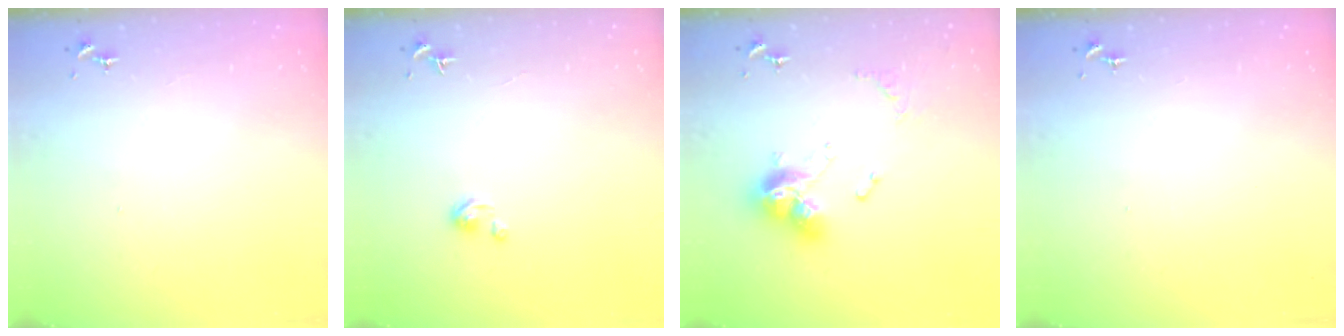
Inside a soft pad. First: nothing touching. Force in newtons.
{"total": 2.7, "press": 2.6, "slide": 0.3}
{"total": 14.6, "press": 14.6, "slide": 1.1}
{"total": 0.0}